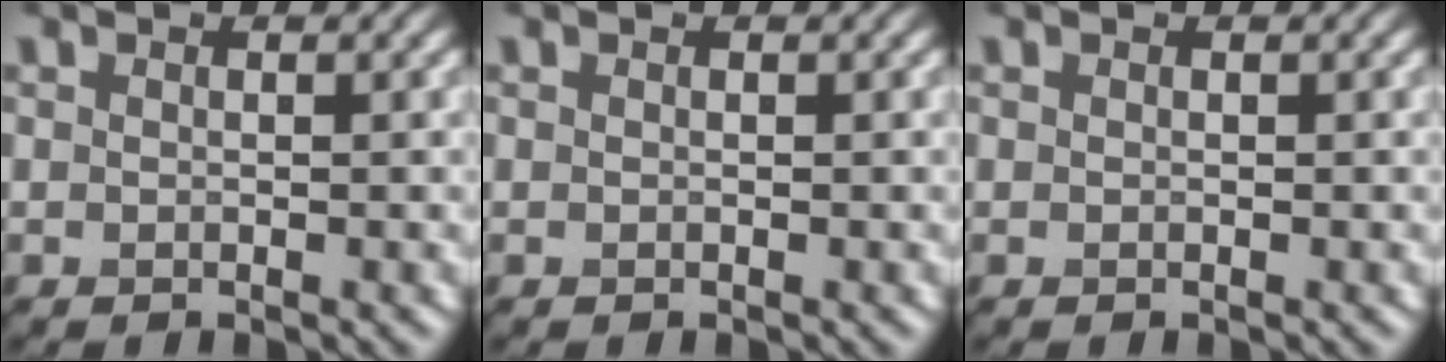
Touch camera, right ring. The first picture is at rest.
{"total": 0.0}
{"total": 0.0}